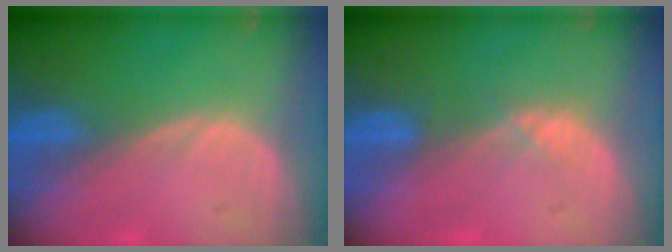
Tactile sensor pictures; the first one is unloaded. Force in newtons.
{"total": 1.4, "press": 1.2, "slide": 0.7}